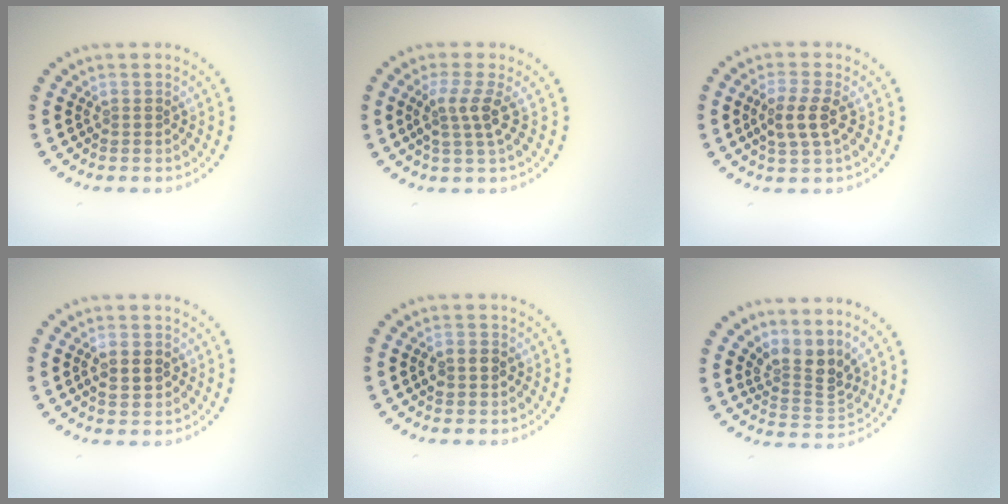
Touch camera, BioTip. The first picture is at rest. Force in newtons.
{"total": 2.7, "press": 2.0, "slide": 1.9}
{"total": 2.8, "press": 2.6, "slide": 0.9}
{"total": 1.9, "press": 1.9, "slide": 0.3}
{"total": 2.2, "press": 2.2, "slide": 0.1}
{"total": 3.4, "press": 2.3, "slide": 2.5}